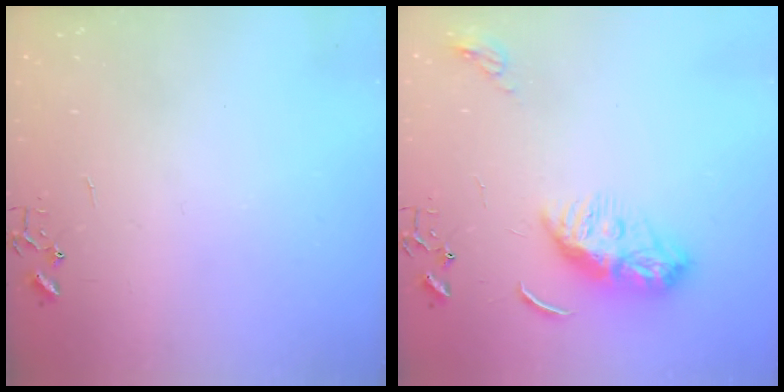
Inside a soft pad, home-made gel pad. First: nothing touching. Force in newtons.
{"total": 9.4, "press": 9.4, "slide": 0.6}